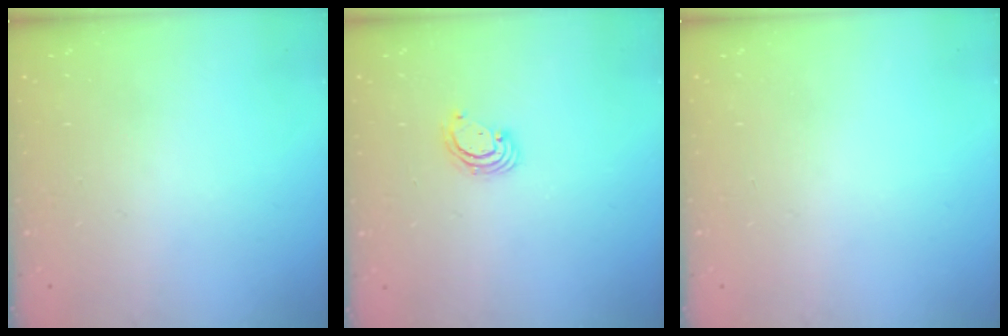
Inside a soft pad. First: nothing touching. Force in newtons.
{"total": 3.3, "press": 3.3, "slide": 0.2}
{"total": 0.0}